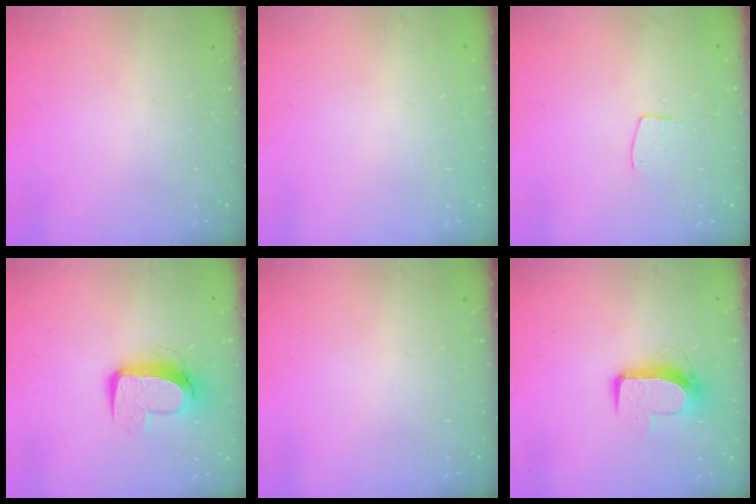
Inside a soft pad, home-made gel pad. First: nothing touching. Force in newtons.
{"total": 0.0}
{"total": 5.1, "press": 5.1, "slide": 0.4}
{"total": 10.9, "press": 10.9, "slide": 1.2}
{"total": 0.0}
{"total": 10.1, "press": 10.1, "slide": 0.2}